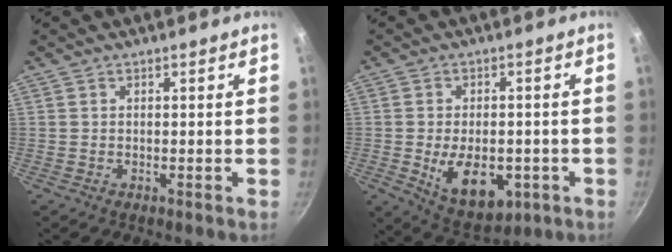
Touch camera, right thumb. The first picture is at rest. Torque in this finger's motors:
{"motor_torque": [-0.20, 0.93, -0.01, 0.11, 0.33]}